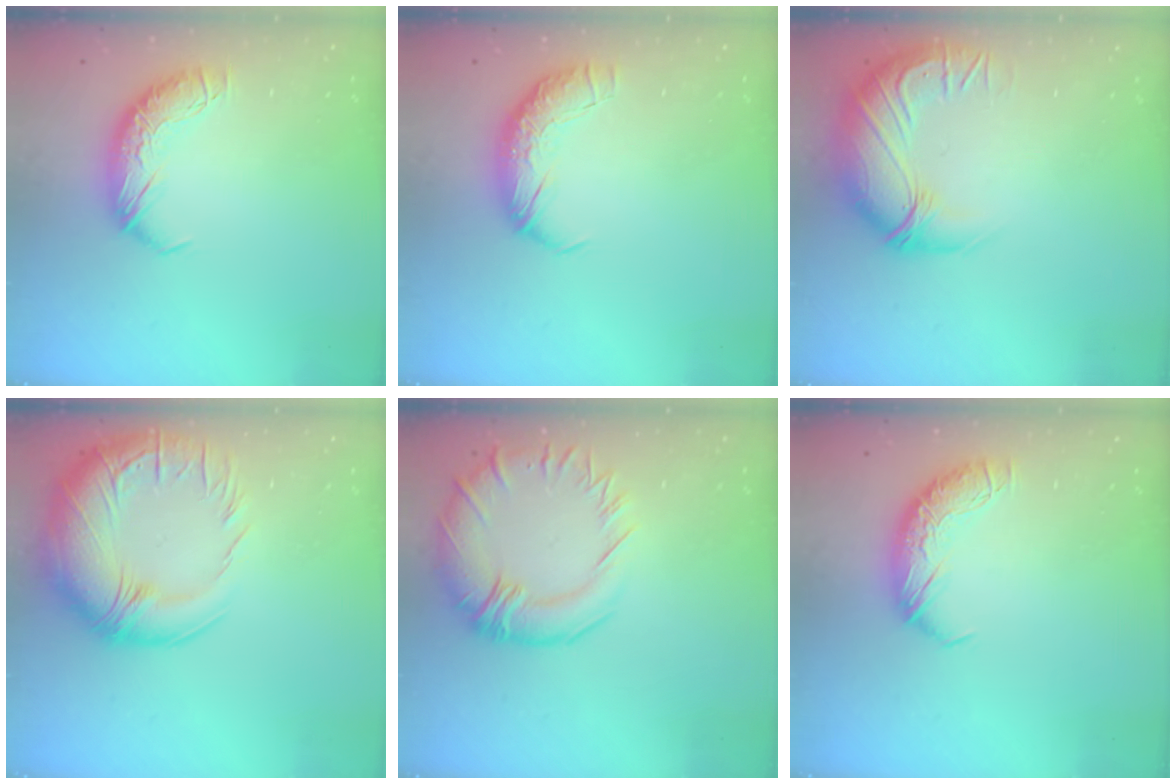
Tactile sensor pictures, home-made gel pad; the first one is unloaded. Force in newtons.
{"total": 2.4, "press": 1.1, "slide": 2.2}
{"total": 6.3, "press": 5.0, "slide": 3.7}
{"total": 11.3, "press": 9.8, "slide": 5.7}
{"total": 5.8, "press": 5.0, "slide": 2.9}
{"total": 0.0}